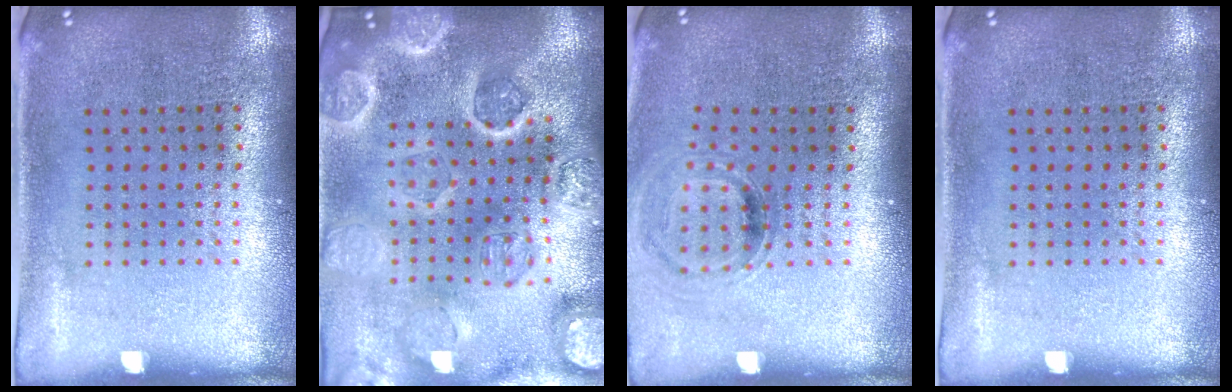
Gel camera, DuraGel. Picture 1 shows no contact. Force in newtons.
{"total": 5.1, "press": 4.5, "slide": 2.5}
{"total": 0.9, "press": 0.9, "slide": 0.2}
{"total": 0.0}